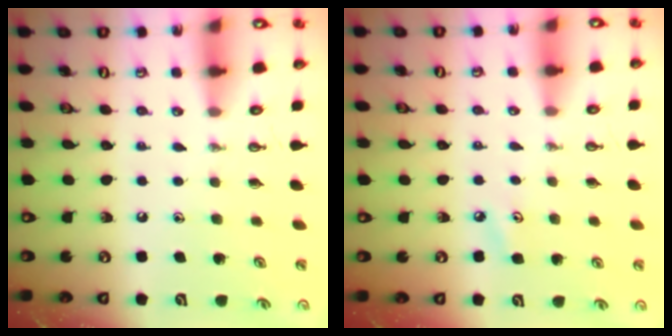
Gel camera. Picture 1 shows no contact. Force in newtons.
{"total": 4.3, "press": 4.2, "slide": 0.5}